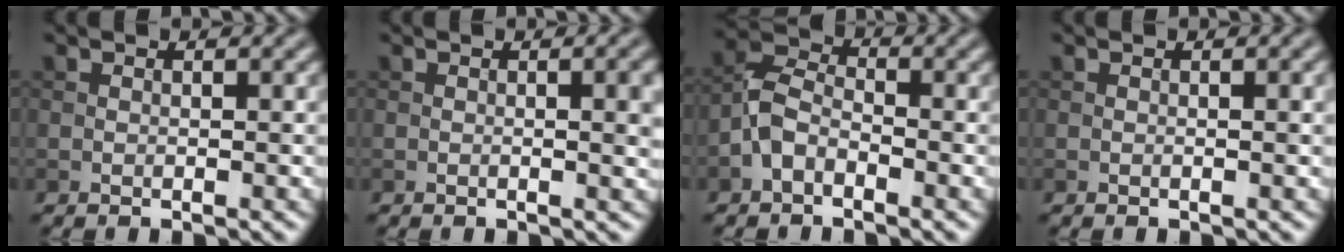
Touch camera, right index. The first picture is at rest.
{"total": 3.3, "force": [0.1, 0.9, 3.2], "torque": [-0.037, 0.002, -0.001]}
{"total": 3.1, "force": [-1.7, 1.8, 1.9], "torque": [-0.037, 0.014, -0.045]}
{"total": 1.4, "force": [0.1, 0.3, 1.4], "torque": [-0.017, 0.003, -0.001]}